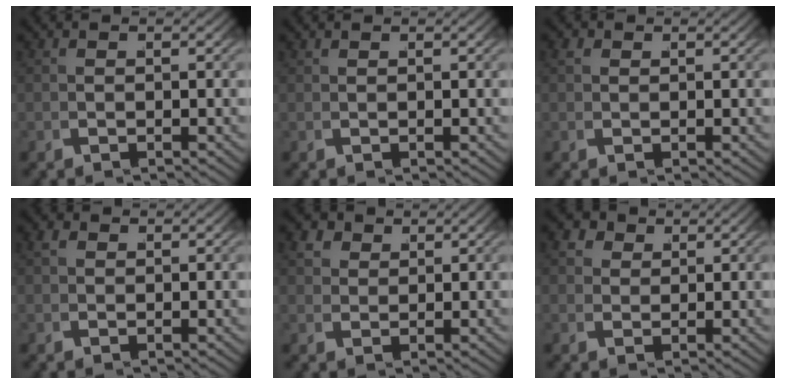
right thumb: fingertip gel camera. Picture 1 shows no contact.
{"total": 0.0}
{"total": 1.1, "force": [0.5, 1.0, 0.3], "torque": [-0.009, -0.002, 0.010]}
{"total": 1.2, "force": [0.5, 1.0, 0.5], "torque": [-0.011, -0.001, 0.010]}
{"total": 3.3, "force": [1.8, 2.5, 1.1], "torque": [-0.033, -0.004, 0.039]}
{"total": 3.7, "force": [1.7, 3.0, 1.3], "torque": [-0.036, -0.002, 0.030]}